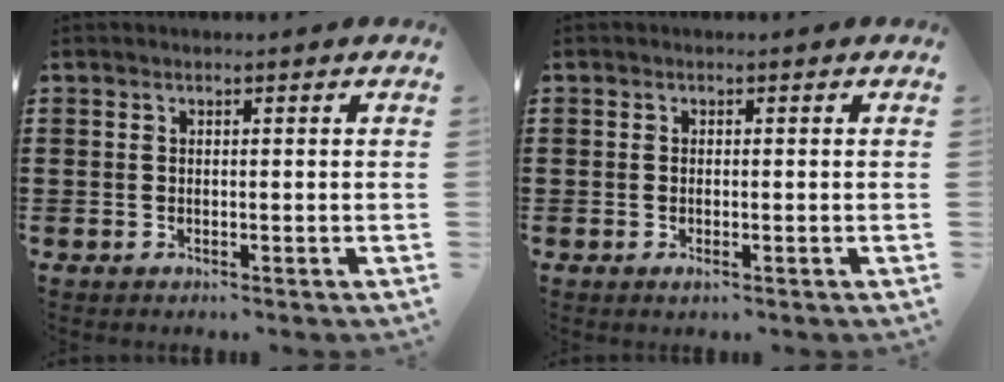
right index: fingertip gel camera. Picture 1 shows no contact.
{"total": 0.7, "force": [-0.3, 0.1, 0.7], "torque": [-0.013, -0.007, -0.003]}